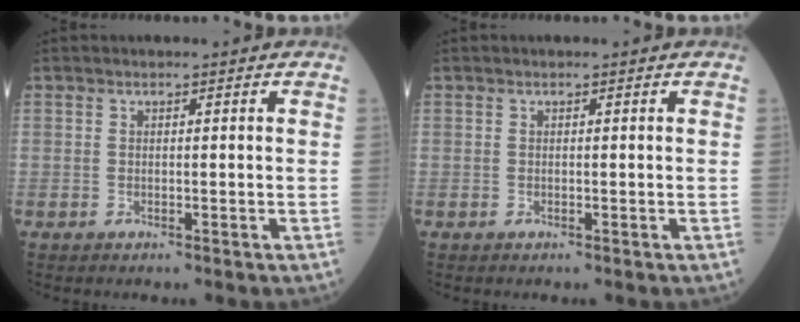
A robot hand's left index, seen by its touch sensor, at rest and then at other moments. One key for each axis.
{"total": 0.0}